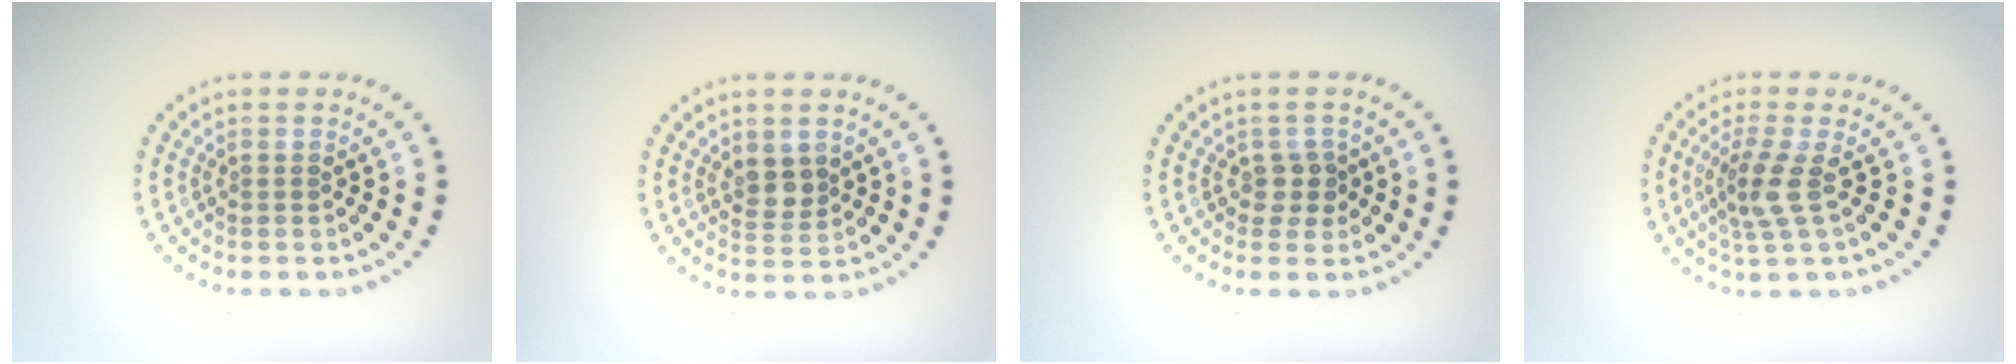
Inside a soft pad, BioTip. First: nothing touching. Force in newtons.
{"total": 2.0, "press": 1.9, "slide": 0.7}
{"total": 1.7, "press": 1.4, "slide": 1.0}
{"total": 2.7, "press": 2.1, "slide": 1.8}